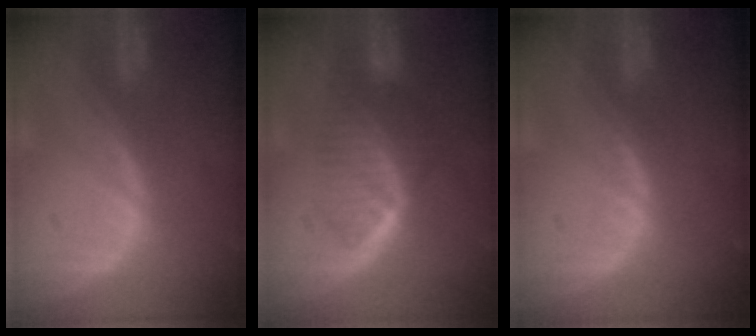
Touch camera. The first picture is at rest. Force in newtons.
{"total": 6.6, "press": 6.0, "slide": 2.7}
{"total": 0.5, "press": 0.5, "slide": 0.1}